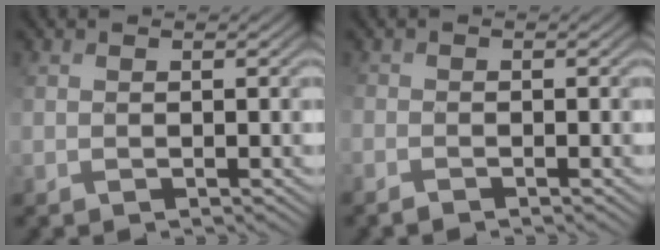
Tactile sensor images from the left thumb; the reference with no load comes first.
{"total": 1.5, "force": [-1.3, 0.4, 0.6], "torque": [-0.014, -0.004, -0.028]}